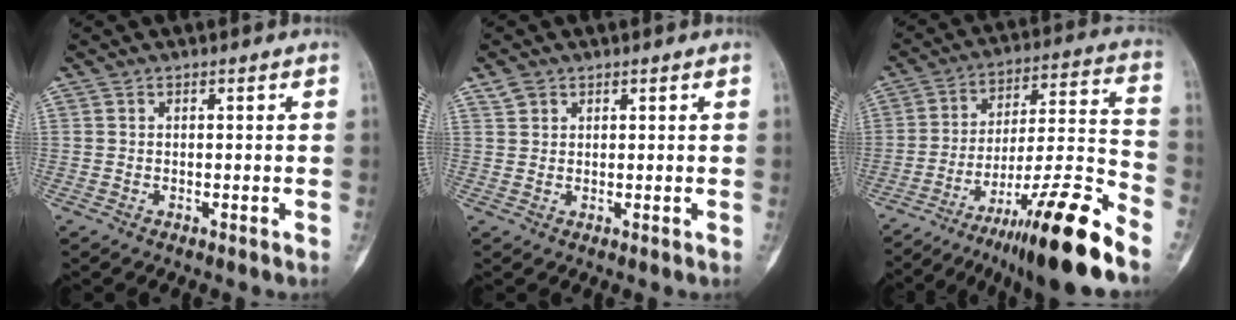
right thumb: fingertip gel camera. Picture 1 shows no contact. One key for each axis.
{"total": 2.1, "fx": 1.4, "fy": 1.4, "fz": 0.6, "tx": -0.004, "ty": 0.000, "tz": 0.026}
{"total": 20.9, "fx": -14.4, "fy": 1.9, "fz": 15.1, "tx": -0.228, "ty": 0.078, "tz": -0.231}